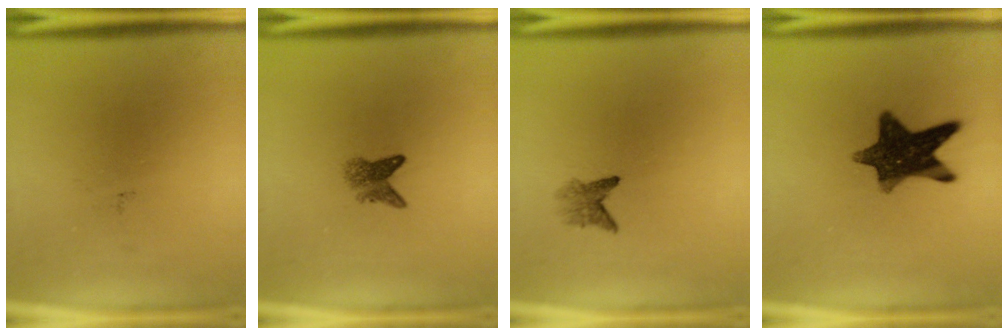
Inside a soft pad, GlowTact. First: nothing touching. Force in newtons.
{"total": 2.6}
{"total": 2.0}
{"total": 11.9}